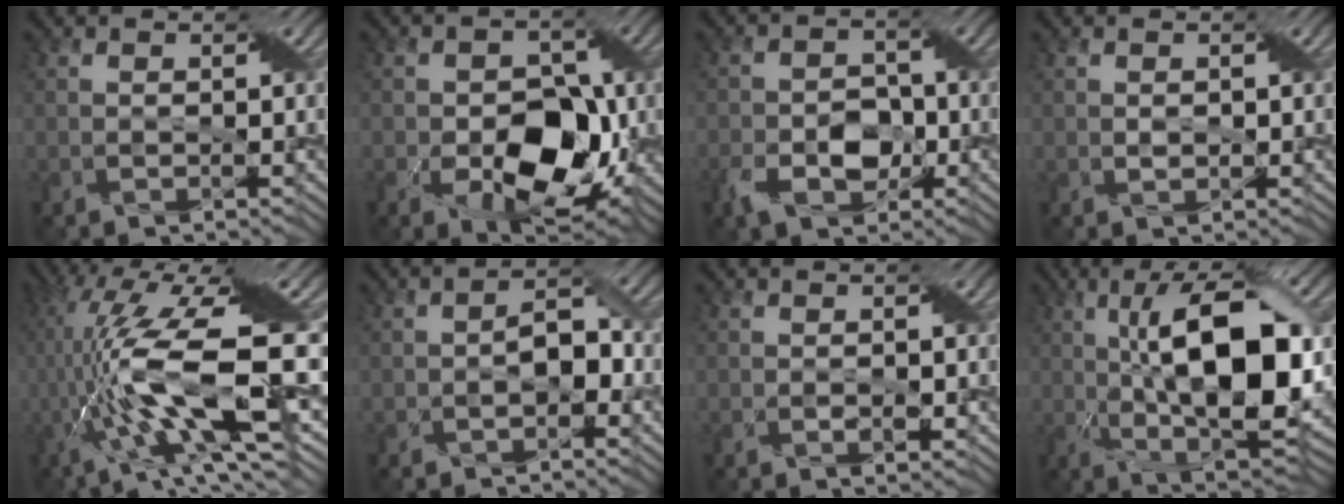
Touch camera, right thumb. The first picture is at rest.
{"total": 10.1, "force": [-3.0, 6.4, 7.2], "torque": [-0.106, -0.015, -0.043]}
{"total": 5.7, "force": [-2.6, 3.6, 3.5], "torque": [-0.065, -0.003, -0.051]}
{"total": 1.1, "force": [0.1, 0.8, 0.8], "torque": [-0.019, 0.001, 0.005]}
{"total": 18.1, "force": [-2.0, 5.1, 17.3], "torque": [-0.341, 0.011, -0.034]}
{"total": 3.3, "force": [-1.1, 1.9, 2.5], "torque": [-0.040, 0.009, -0.019]}
{"total": 0.8, "force": [-0.2, 0.3, 0.6], "torque": [-0.007, -0.002, -0.003]}
{"total": 15.0, "force": [0.9, 5.6, 13.9], "torque": [-0.221, 0.012, 0.010]}